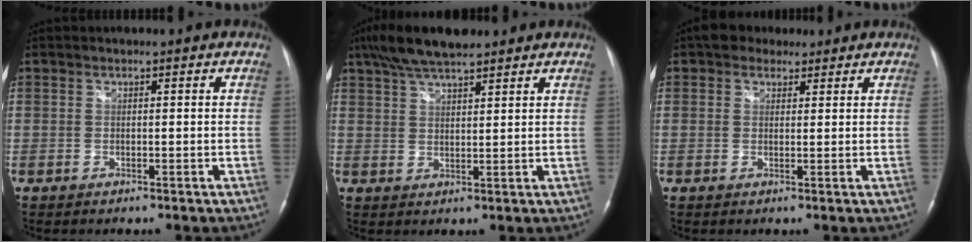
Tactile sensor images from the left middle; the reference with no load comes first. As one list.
[{"total": 9.0, "force": [7.3, 1.8, 5.0], "torque": [-0.093, 0.028, 0.128]}, {"total": 4.2, "force": [3.0, 2.6, 1.3], "torque": [-0.021, 0.021, 0.048]}]